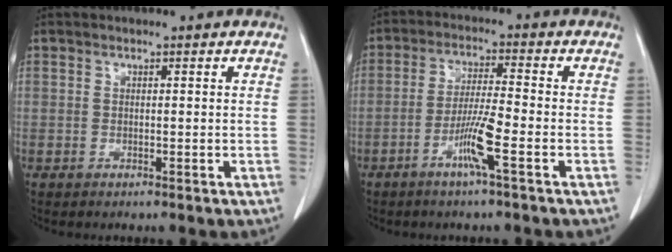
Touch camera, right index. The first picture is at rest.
{"total": 6.2, "force": [-2.9, -0.5, 5.5], "torque": [-0.110, -0.006, -0.059]}